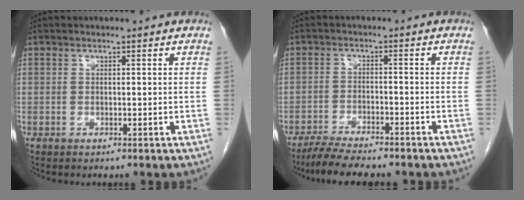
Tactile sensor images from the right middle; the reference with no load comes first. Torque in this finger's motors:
{"motor_torque": [0.91, -0.84, 0.12, 0.06]}